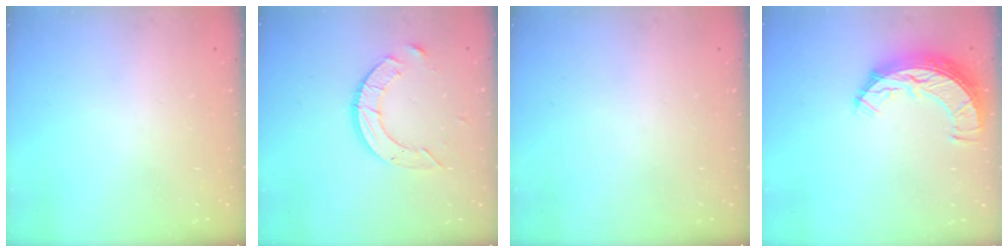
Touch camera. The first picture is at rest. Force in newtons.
{"total": 9.8, "press": 9.8, "slide": 0.9}
{"total": 0.0}
{"total": 9.6, "press": 9.6, "slide": 0.8}